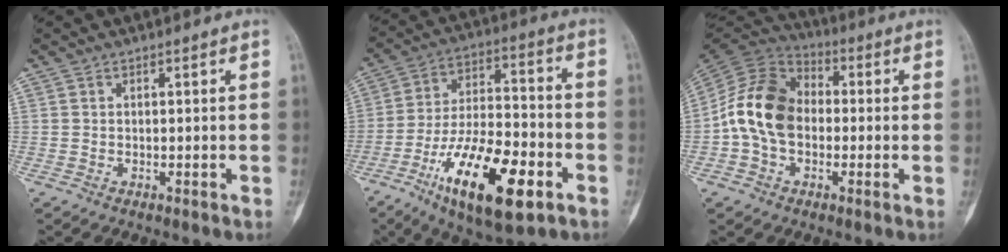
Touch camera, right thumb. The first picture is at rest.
{"total": 21.0, "force": [-9.4, 8.1, 17.0], "torque": [-0.289, 0.046, -0.152]}
{"total": 14.2, "force": [-1.2, 10.3, 9.6], "torque": [-0.167, 0.034, -0.035]}